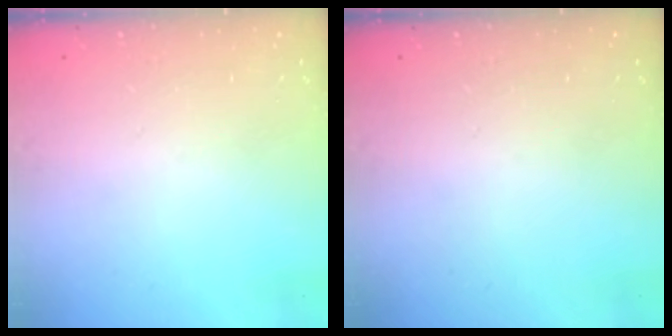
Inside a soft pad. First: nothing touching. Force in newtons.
{"total": 0.0}